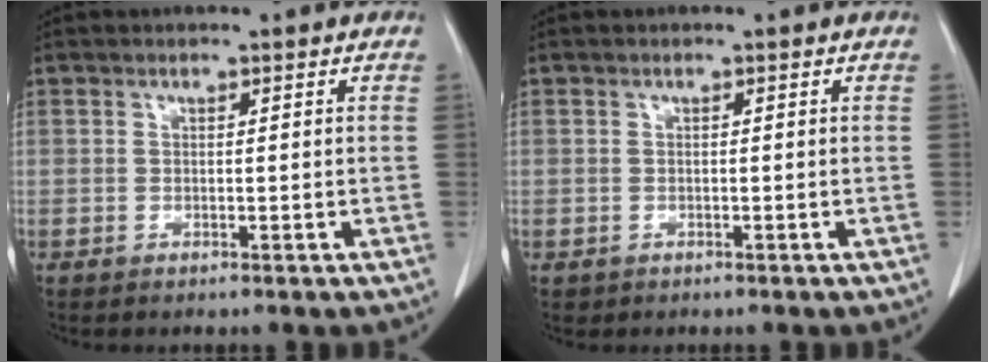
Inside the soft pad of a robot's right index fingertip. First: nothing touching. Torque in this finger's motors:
{"motor_torque": [-0.27, -0.09, -0.70, -0.15]}